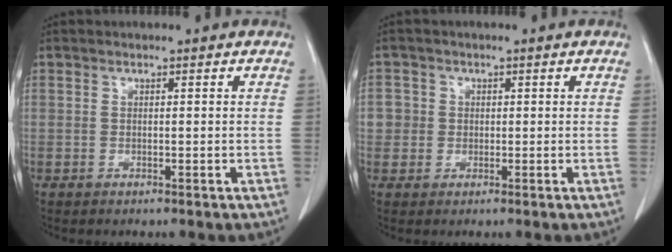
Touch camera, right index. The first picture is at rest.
{"total": 2.8, "force": [0.2, 2.8, 0.1], "torque": [0.013, 0.007, 0.003]}